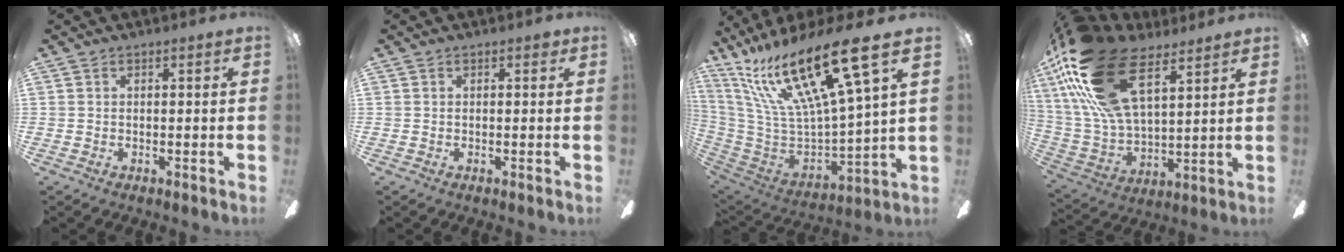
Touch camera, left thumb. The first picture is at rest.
{"total": 0.9, "force": [0.4, 0.5, 0.5], "torque": [-0.011, 0.004, 0.006]}
{"total": 27.9, "force": [16.4, 7.0, 21.5], "torque": [-0.424, -0.109, 0.261]}
{"total": 25.7, "force": [13.9, 12.1, 17.9], "torque": [-0.370, -0.050, 0.248]}